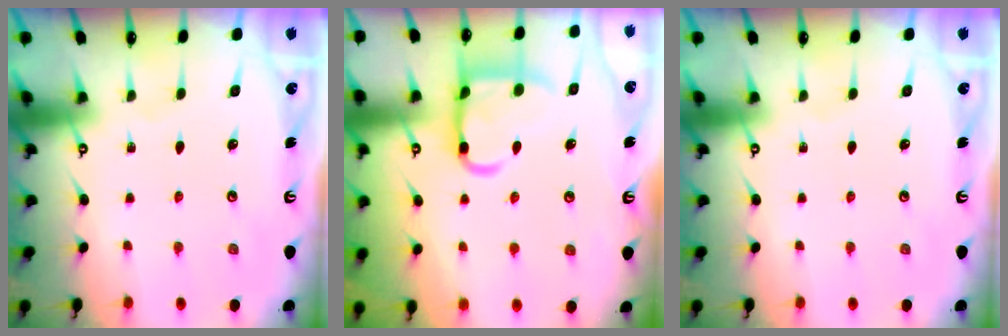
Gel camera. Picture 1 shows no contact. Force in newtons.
{"total": 13.4, "press": 13.3, "slide": 1.5}
{"total": 0.0}